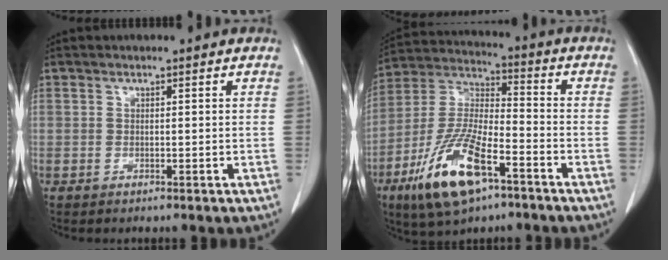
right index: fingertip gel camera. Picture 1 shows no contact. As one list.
[{"total": 15.8, "force": [-8.3, 4.9, 12.6], "torque": [-0.265, -0.012, -0.150]}]